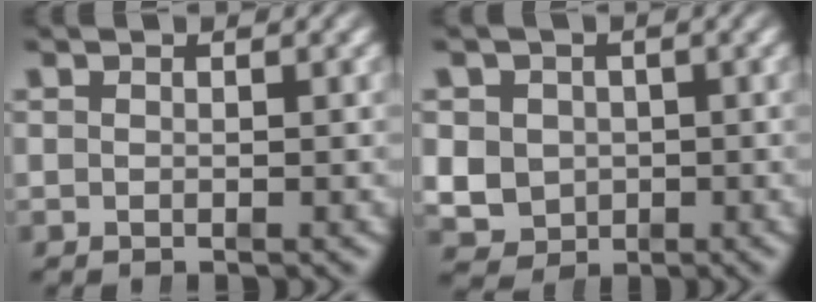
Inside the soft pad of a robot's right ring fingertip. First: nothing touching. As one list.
[{"total": 7.6, "force": [-1.2, 7.0, 2.8], "torque": [-0.069, -0.032, -0.011]}]